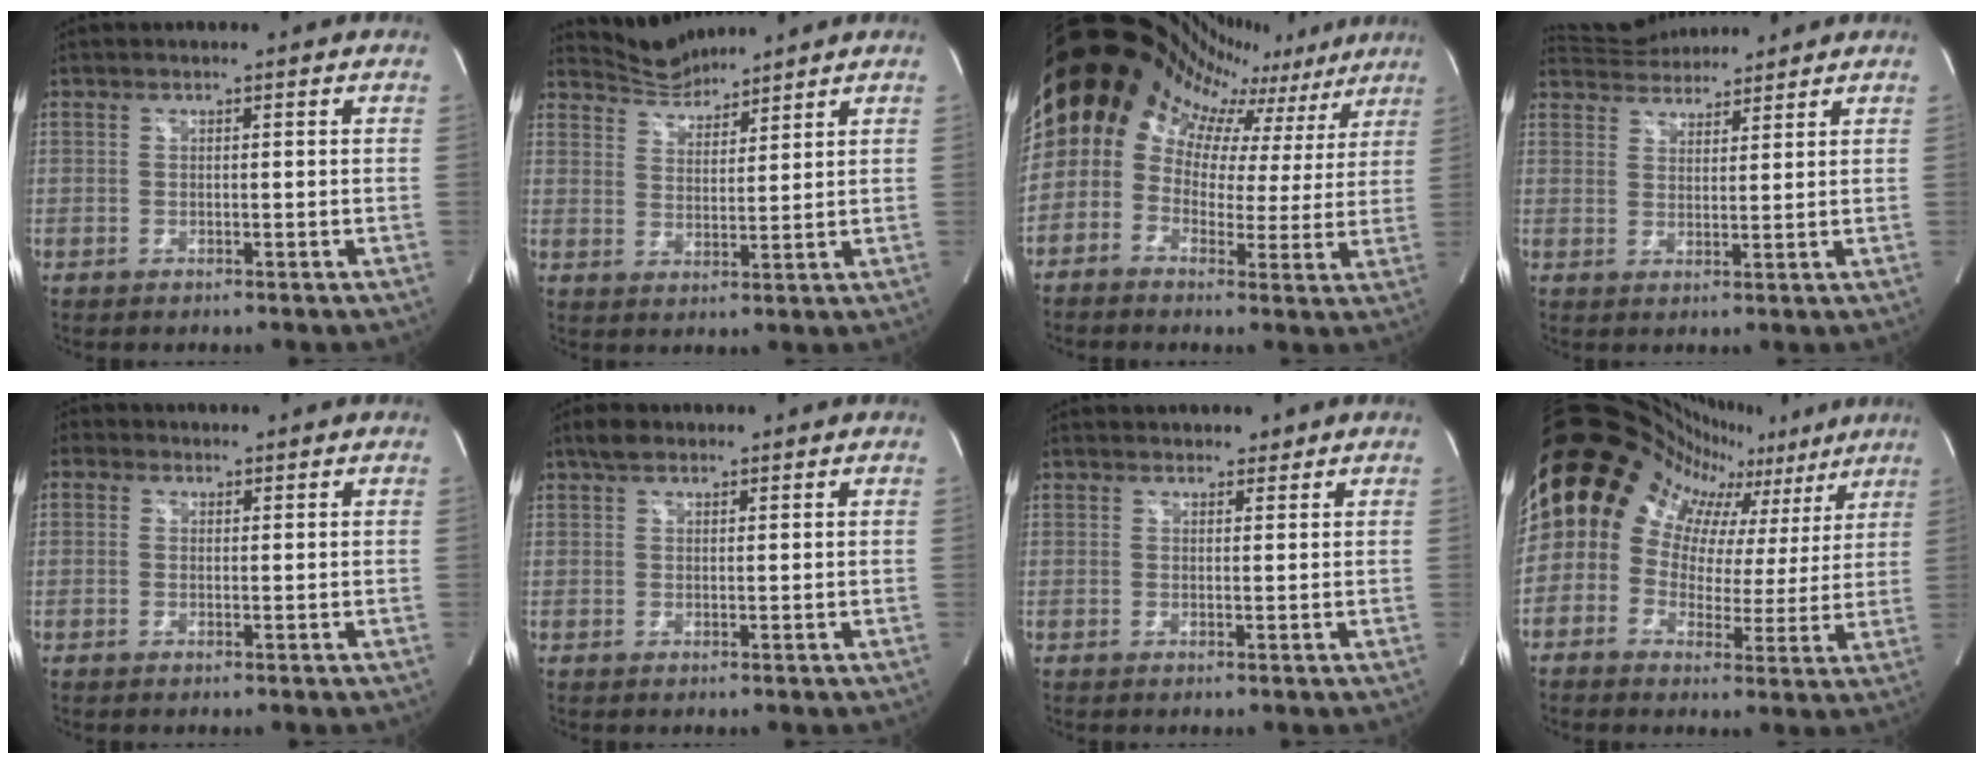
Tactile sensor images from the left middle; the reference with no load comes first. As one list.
[{"total": 5.6, "force": [5.6, 0.5, 0.0], "torque": [-0.009, 0.013, 0.111]}, {"total": 21.1, "force": [15.0, 12.9, 7.4], "torque": [-0.160, 0.094, 0.181]}, {"total": 7.9, "force": [7.7, 1.6, 1.4], "torque": [-0.029, 0.023, 0.125]}, {"total": 0.6, "force": [-0.1, 0.3, -0.6], "torque": [0.005, 0.000, -0.004]}, {"total": 2.3, "force": [1.8, 1.0, 1.1], "torque": [-0.025, 0.014, 0.032]}, {"total": 3.1, "force": [2.8, 1.2, 0.6], "torque": [-0.002, 0.019, 0.038]}, {"total": 18.2, "force": [11.1, 12.6, 7.1], "torque": [-0.121, 0.078, 0.129]}]